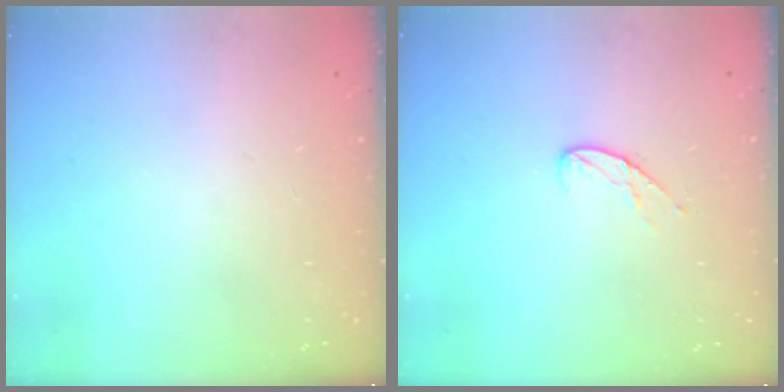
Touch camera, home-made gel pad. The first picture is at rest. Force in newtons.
{"total": 7.7, "press": 7.6, "slide": 0.6}